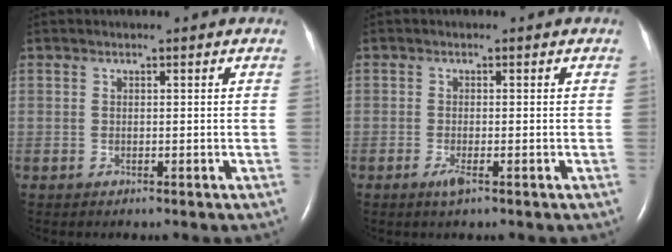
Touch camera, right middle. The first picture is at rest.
{"total": 1.6, "force": [-0.9, 0.1, 1.3], "torque": [-0.032, -0.004, -0.018]}